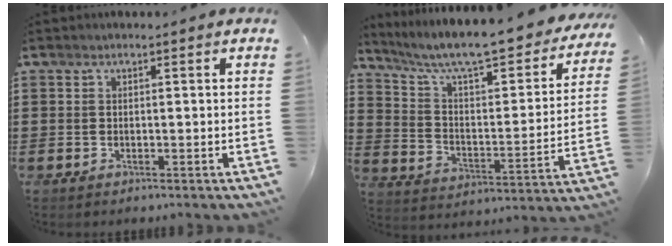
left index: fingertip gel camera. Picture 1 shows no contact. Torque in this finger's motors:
{"motor_torque": [1.36, -0.78, 0.86, 0.21]}